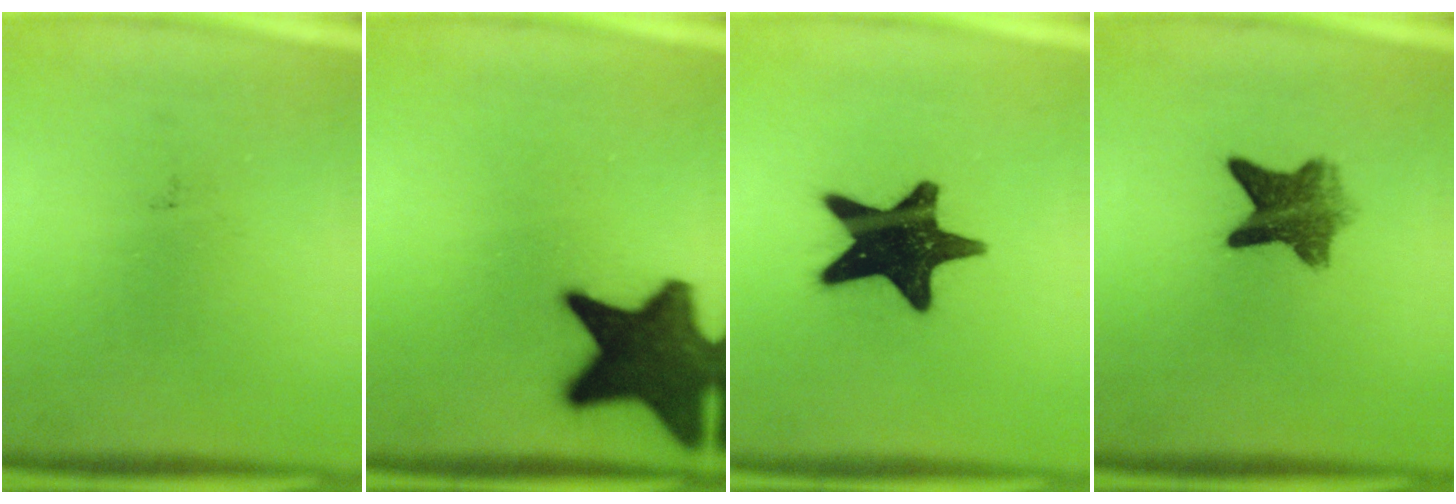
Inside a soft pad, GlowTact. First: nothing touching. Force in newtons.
{"total": 18.4}
{"total": 17.9}
{"total": 6.8}